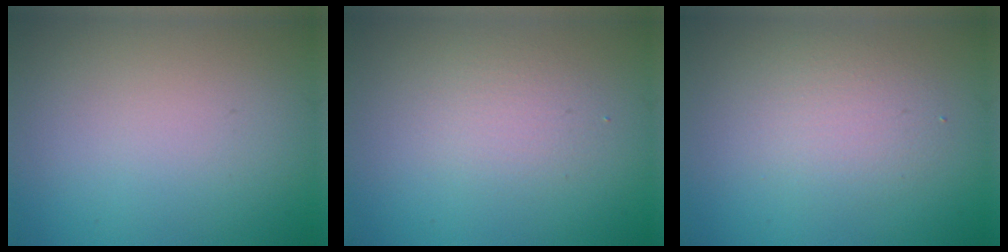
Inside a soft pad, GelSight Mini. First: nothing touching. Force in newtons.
{"total": 1.7, "press": 1.7, "slide": 0.0}
{"total": 2.7, "press": 2.7, "slide": 0.0}